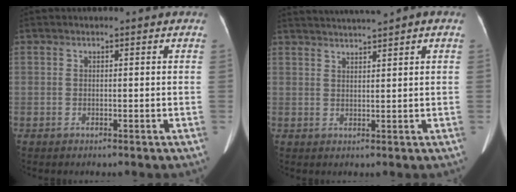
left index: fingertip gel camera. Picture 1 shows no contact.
{"total": 5.0, "force": [4.3, -0.8, 2.4], "torque": [-0.043, 0.024, 0.077]}